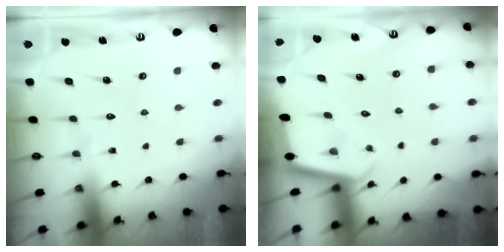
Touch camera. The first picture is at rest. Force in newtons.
{"total": 1.7, "press": 1.7, "slide": 0.0}